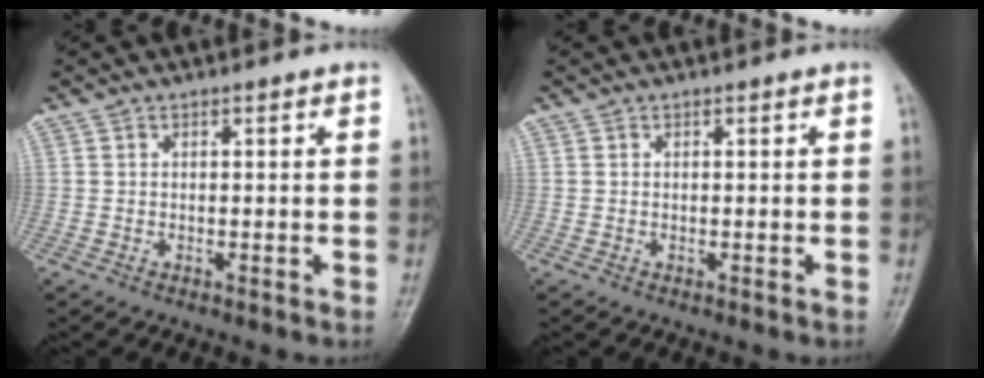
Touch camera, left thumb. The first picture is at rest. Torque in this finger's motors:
{"motor_torque": [0.00, 0.01, -0.02, -0.08, 0.00]}